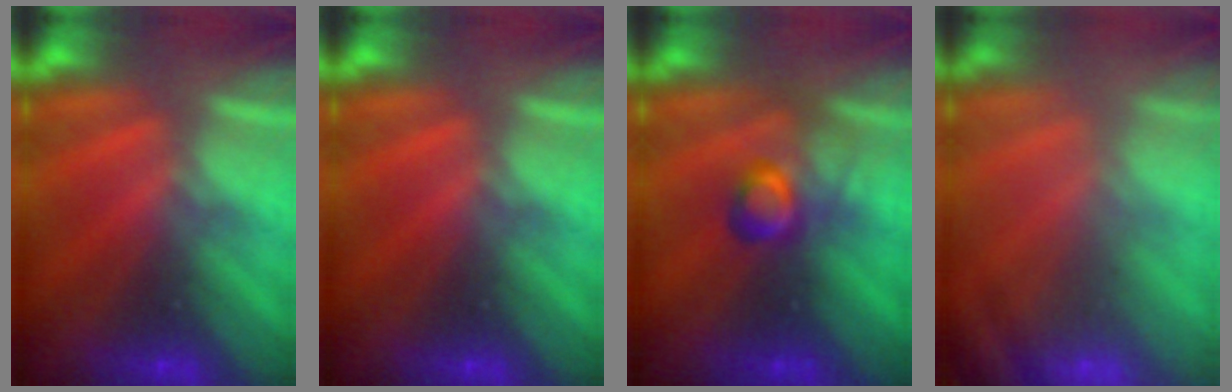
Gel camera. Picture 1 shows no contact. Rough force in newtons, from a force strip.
{"total": 0.0}
{"total": 2.8}
{"total": 5.7}